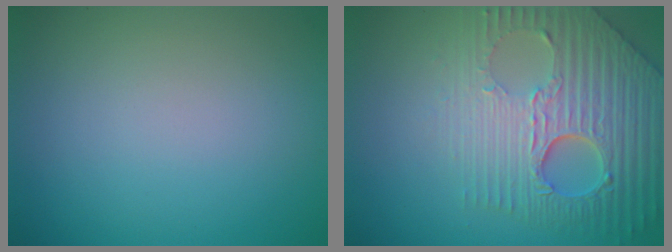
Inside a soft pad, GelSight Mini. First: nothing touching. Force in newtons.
{"total": 8.3, "press": 6.2, "slide": 5.6}